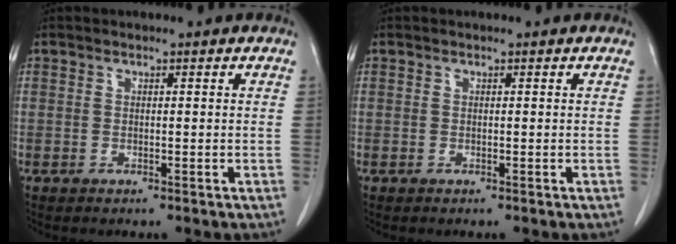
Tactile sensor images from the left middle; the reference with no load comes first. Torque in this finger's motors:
{"motor_torque": [-0.03, 0.03, 0.00, 0.00]}